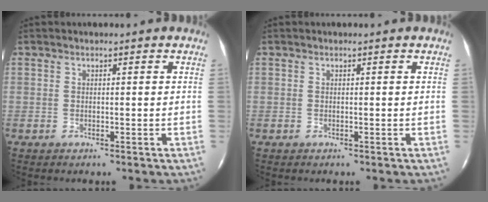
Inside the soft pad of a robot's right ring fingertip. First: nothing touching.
{"total": 0.0}